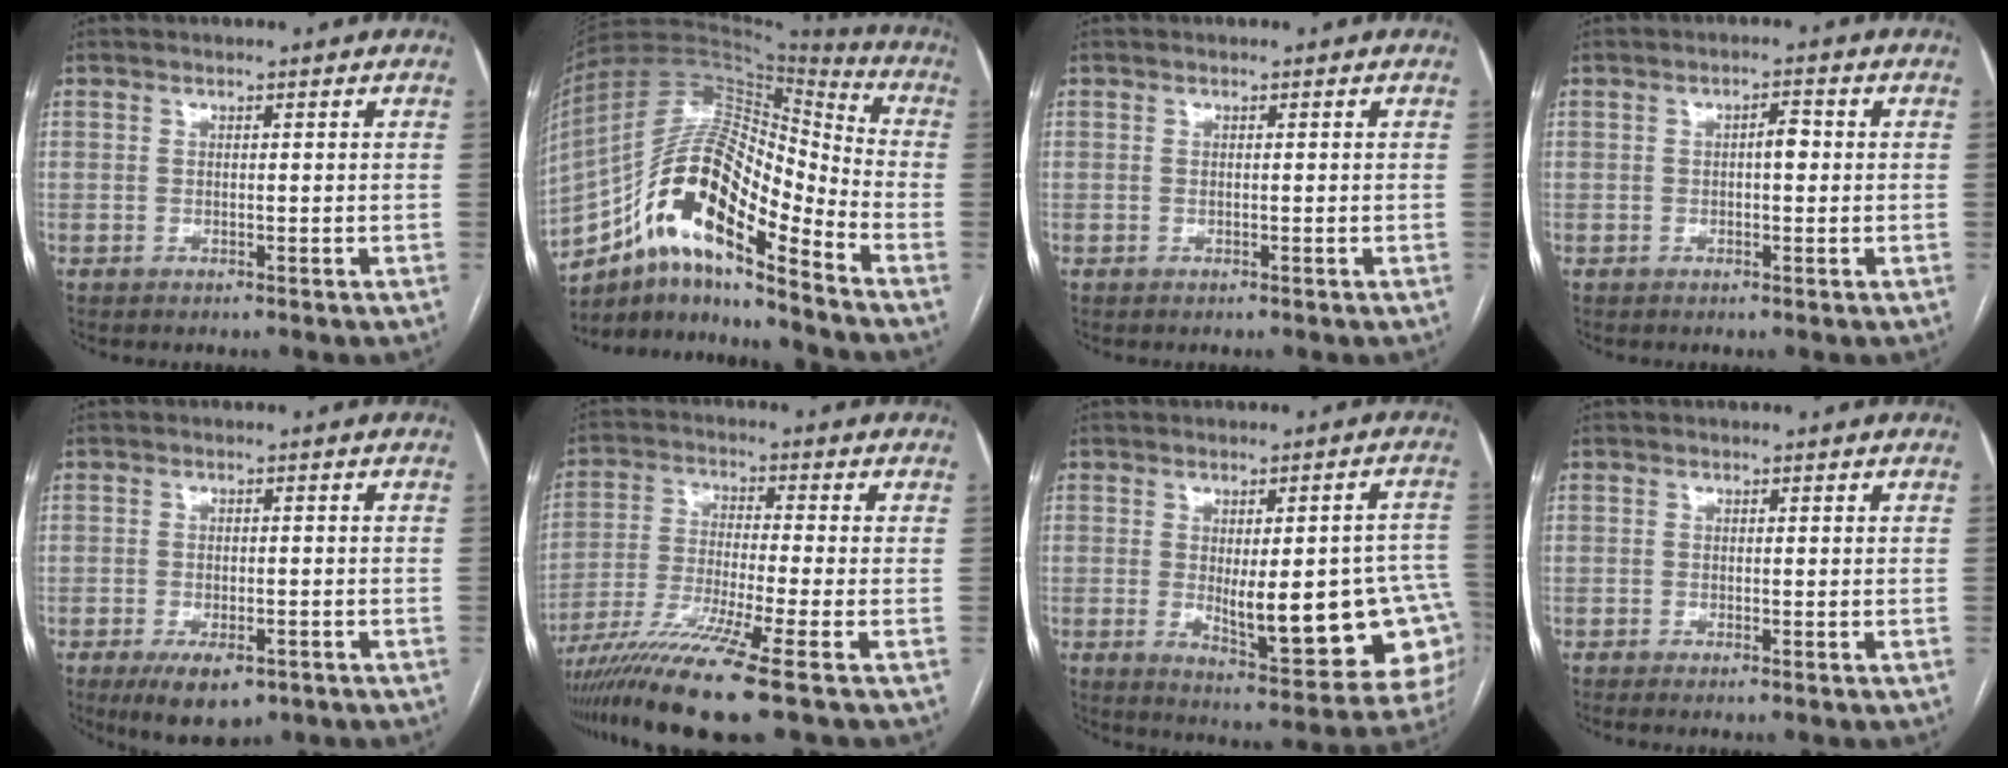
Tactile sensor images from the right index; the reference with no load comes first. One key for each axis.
{"total": 19.0, "fx": -10.3, "fy": 4.9, "fz": 15.2, "tx": -0.293, "ty": 0.027, "tz": -0.177}
{"total": 0.0}
{"total": 2.3, "fx": 0.0, "fy": 0.8, "fz": 2.1, "tx": -0.030, "ty": 0.007, "tz": -0.002}
{"total": 6.8, "fx": -4.2, "fy": 2.9, "fz": 4.5, "tx": -0.071, "ty": -0.007, "tz": -0.059}
{"total": 12.5, "fx": -8.9, "fy": -2.1, "fz": 8.6, "tx": -0.163, "ty": -0.032, "tz": -0.157}
{"total": 18.8, "fx": -3.0, "fy": 5.3, "fz": 17.7, "tx": -0.146, "ty": 0.014, "tz": -0.013}
{"total": 0.8, "fx": -0.5, "fy": -0.1, "fz": 0.6, "tx": -0.013, "ty": -0.001, "tz": -0.010}